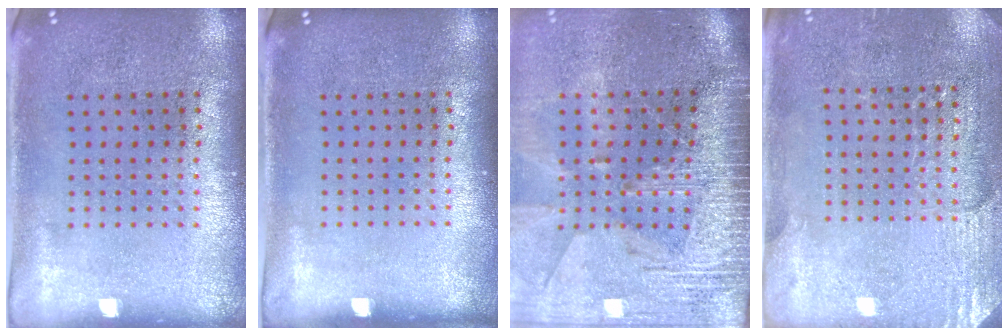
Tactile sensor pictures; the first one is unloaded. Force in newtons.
{"total": 0.0}
{"total": 3.9, "press": 3.4, "slide": 1.8}
{"total": 2.9, "press": 2.8, "slide": 0.8}